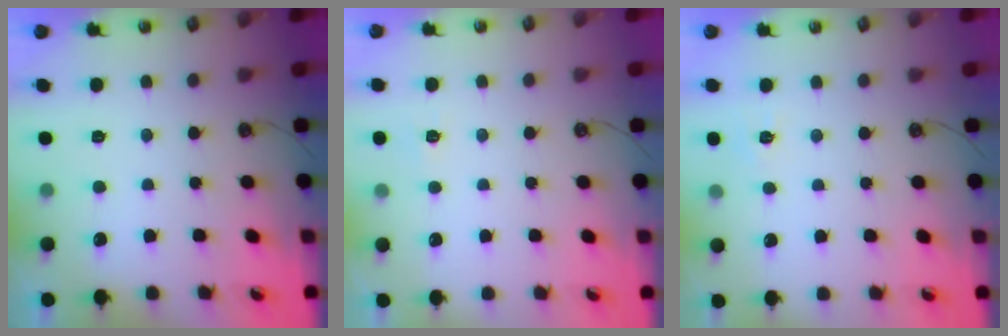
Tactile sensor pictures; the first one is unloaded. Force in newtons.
{"total": 4.3, "press": 4.3, "slide": 0.4}
{"total": 4.0, "press": 3.9, "slide": 0.4}